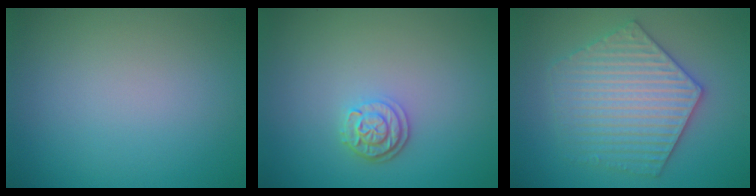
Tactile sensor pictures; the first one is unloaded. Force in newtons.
{"total": 2.5, "press": 2.1, "slide": 1.3}
{"total": 5.6, "press": 5.5, "slide": 0.9}